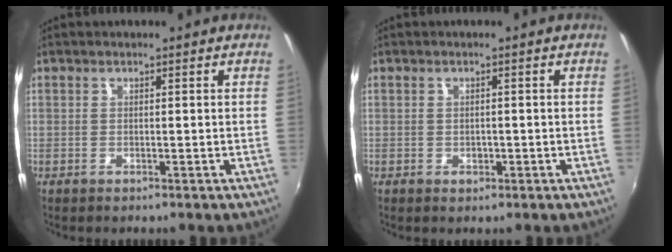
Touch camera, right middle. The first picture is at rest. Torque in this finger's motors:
{"motor_torque": [0.13, -0.19, 0.14, 0.02]}